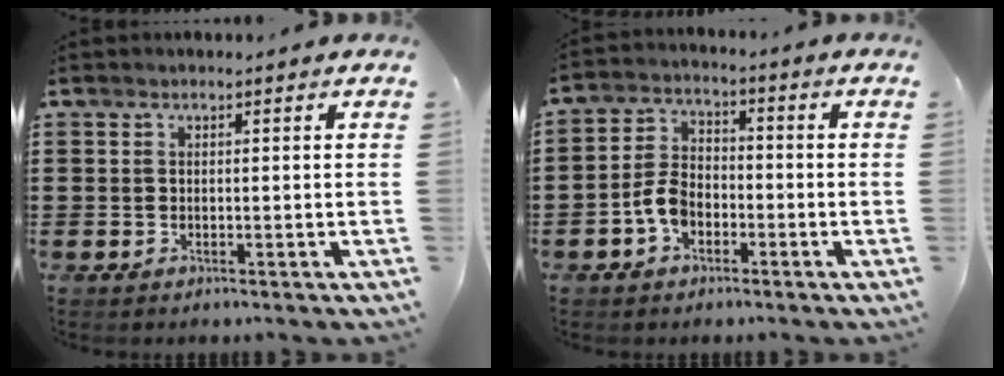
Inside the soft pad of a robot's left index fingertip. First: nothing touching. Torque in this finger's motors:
{"motor_torque": [0.87, 0.24, 0.38, 0.05]}